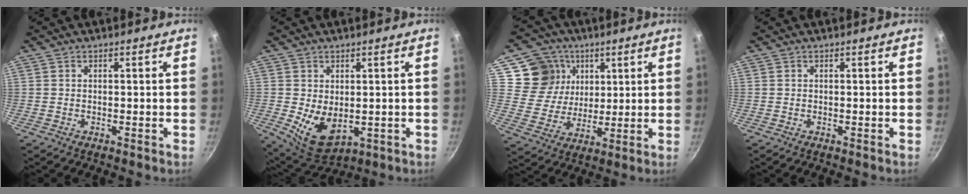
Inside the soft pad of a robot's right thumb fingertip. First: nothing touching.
{"total": 8.6, "force": [-0.4, 5.6, 6.5], "torque": [-0.090, -0.023, 0.014]}
{"total": 12.0, "force": [5.0, 10.5, 2.8], "torque": [-0.013, -0.024, 0.087]}
{"total": 0.0}